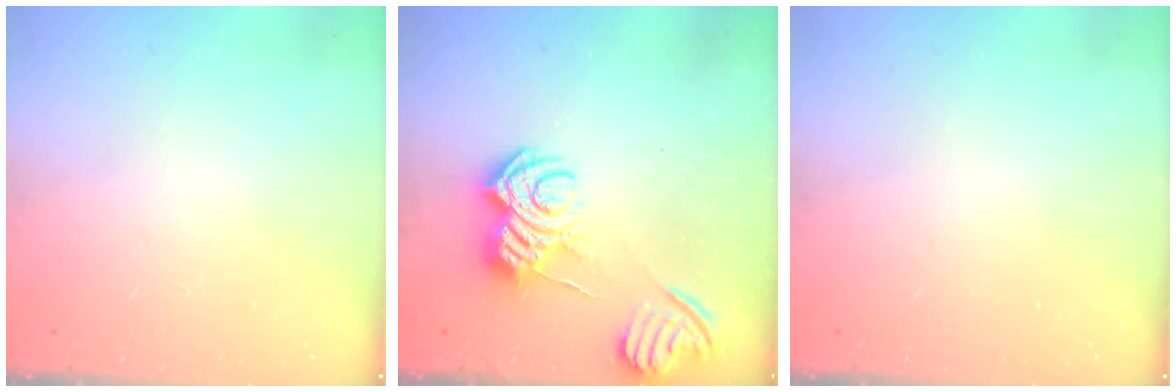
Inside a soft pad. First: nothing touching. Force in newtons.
{"total": 8.2, "press": 8.2, "slide": 0.9}
{"total": 0.0}